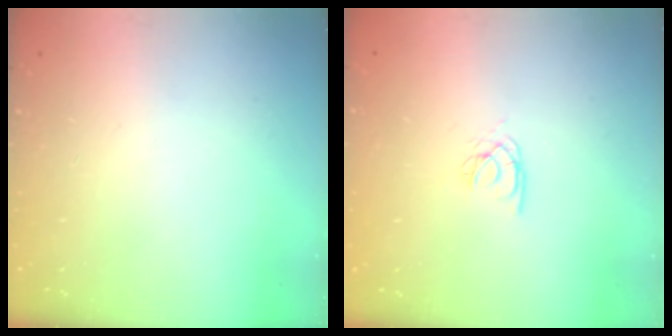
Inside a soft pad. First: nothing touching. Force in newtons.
{"total": 2.5, "press": 2.5, "slide": 0.1}